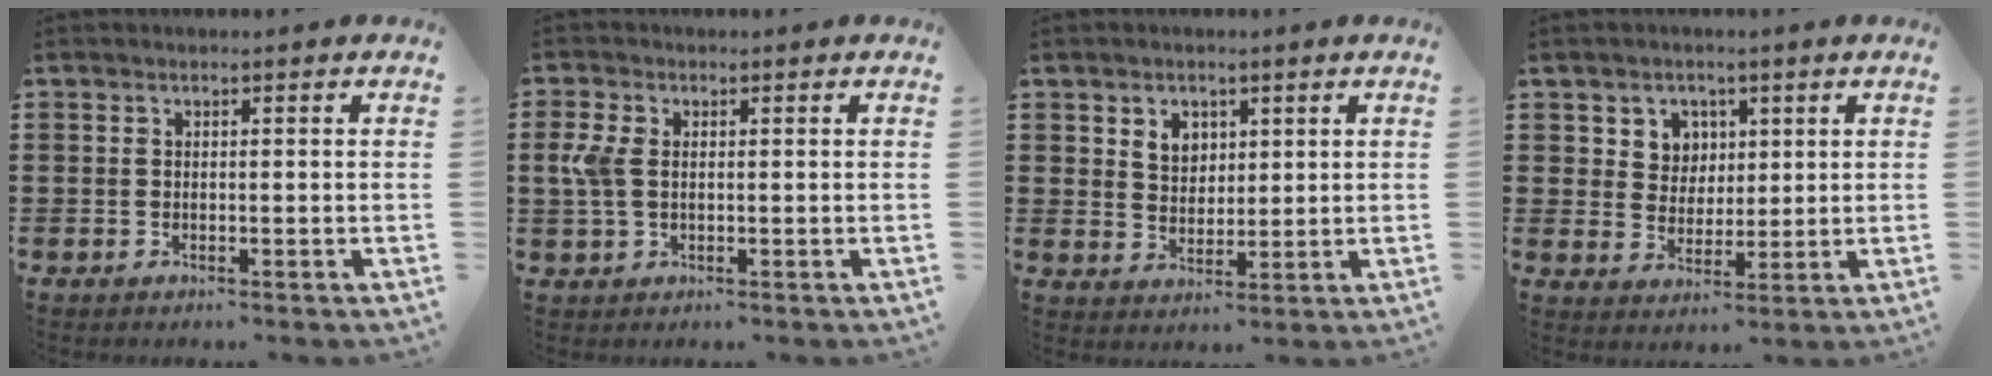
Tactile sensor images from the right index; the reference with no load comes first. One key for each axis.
{"total": 4.1, "fx": 0.3, "fy": 2.6, "fz": 3.1, "tx": -0.088, "ty": 0.001, "tz": -0.002}
{"total": 3.9, "fx": 2.1, "fy": 3.0, "fz": 1.4, "tx": -0.039, "ty": 0.012, "tz": 0.038}
{"total": 4.6, "fx": 2.0, "fy": 4.1, "fz": 0.8, "tx": -0.030, "ty": 0.010, "tz": 0.035}